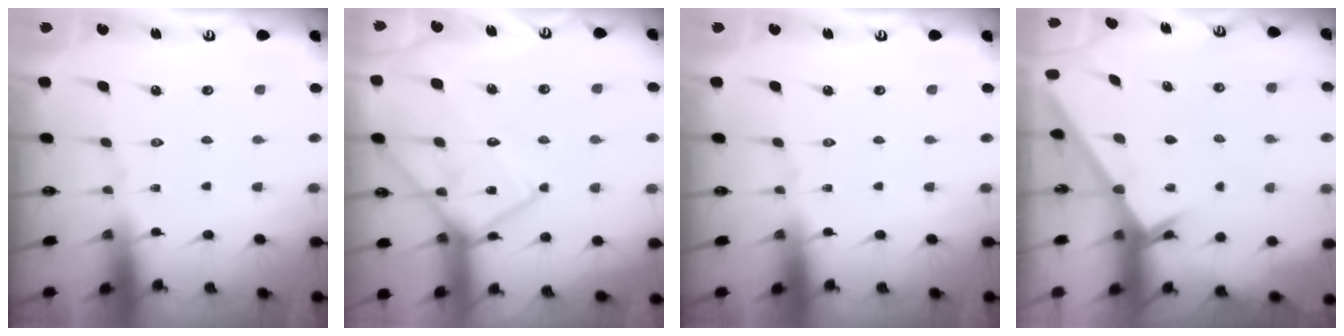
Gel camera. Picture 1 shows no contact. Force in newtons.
{"total": 15.0, "press": 15.0, "slide": 1.2}
{"total": 0.0}
{"total": 2.4, "press": 2.4, "slide": 0.2}